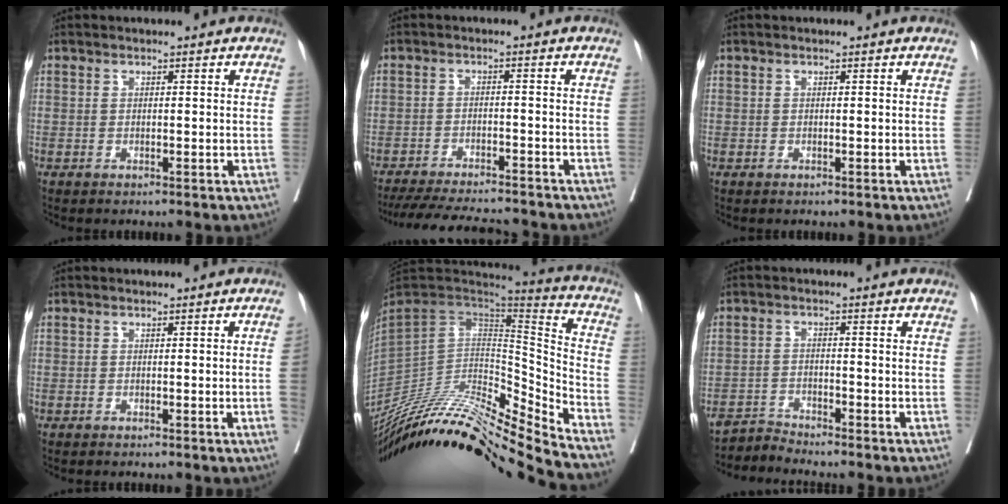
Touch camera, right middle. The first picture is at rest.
{"total": 13.7, "force": [-12.6, 1.8, 5.0], "torque": [-0.084, -0.011, -0.179]}
{"total": 0.6, "force": [-0.1, 0.6, -0.1], "torque": [0.006, 0.006, -0.006]}
{"total": 1.7, "force": [-0.5, -0.2, 1.6], "torque": [-0.023, 0.006, -0.006]}
{"total": 29.4, "force": [-25.9, 0.7, 14.0], "torque": [-0.221, -0.025, -0.421]}
{"total": 3.1, "force": [-2.8, -0.5, -1.1], "torque": [0.028, -0.012, -0.052]}